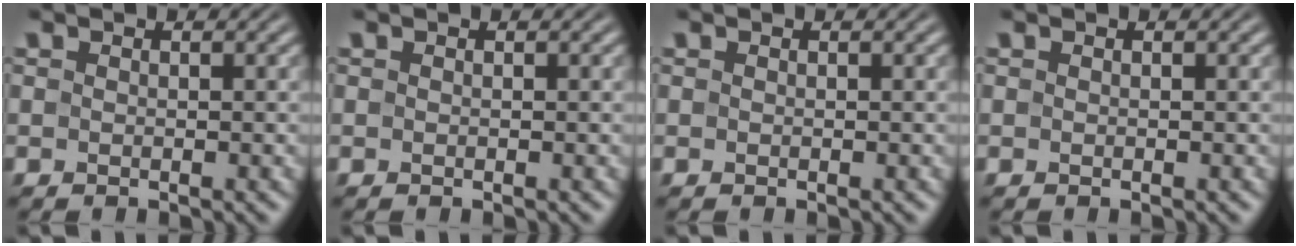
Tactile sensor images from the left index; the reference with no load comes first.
{"total": 0.0}
{"total": 0.0}
{"total": 0.0}